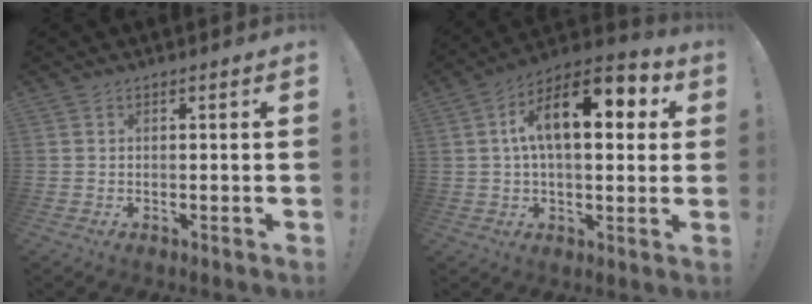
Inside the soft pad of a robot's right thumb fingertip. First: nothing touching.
{"total": 16.4, "force": [4.6, 7.5, 13.8], "torque": [-0.222, -0.004, 0.070]}